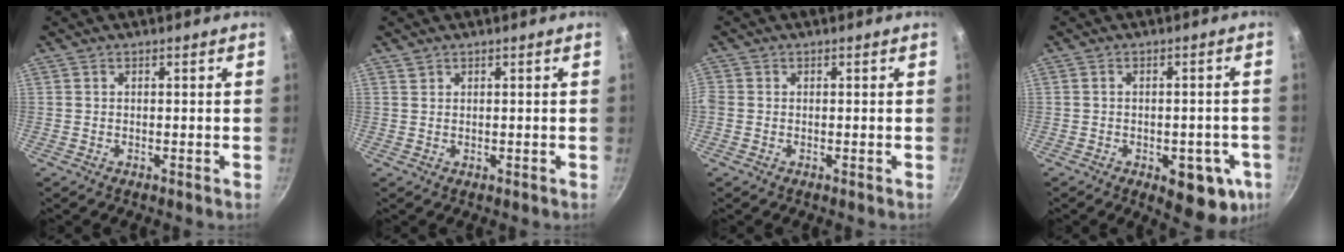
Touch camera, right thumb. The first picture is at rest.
{"total": 0.6, "force": [0.5, 0.4, 0.1], "torque": [0.002, -0.003, 0.010]}
{"total": 1.4, "force": [-0.4, 1.2, 0.6], "torque": [-0.013, 0.001, -0.012]}
{"total": 11.3, "force": [-4.1, 5.5, 9.0], "torque": [-0.070, 0.008, -0.044]}